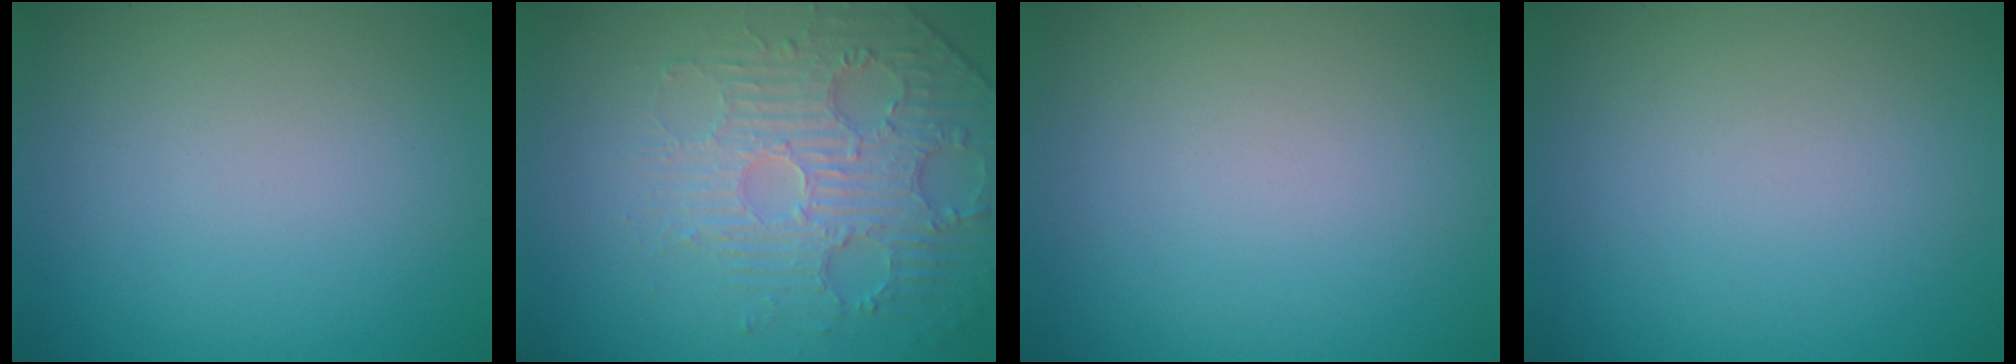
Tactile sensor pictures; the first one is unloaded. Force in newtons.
{"total": 4.9, "press": 3.7, "slide": 3.2}
{"total": 0.0}
{"total": 0.0}